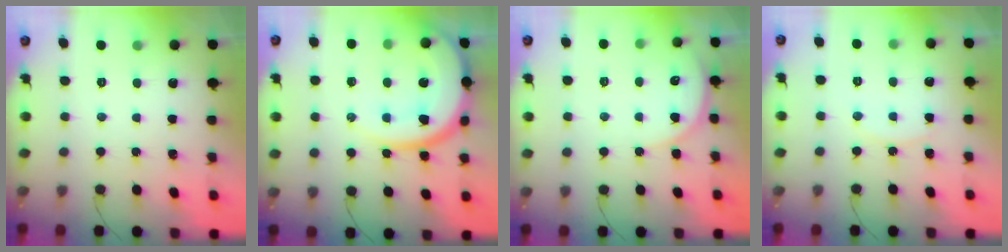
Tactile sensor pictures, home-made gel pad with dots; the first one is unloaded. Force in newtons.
{"total": 18.4, "press": 18.2, "slide": 2.9}
{"total": 7.2, "press": 7.2, "slide": 0.4}
{"total": 6.4, "press": 6.4, "slide": 0.7}